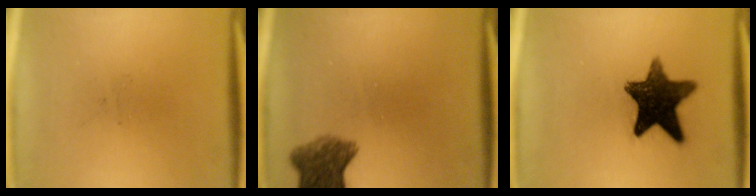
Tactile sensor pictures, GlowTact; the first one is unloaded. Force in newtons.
{"total": 6.4}
{"total": 13.4}